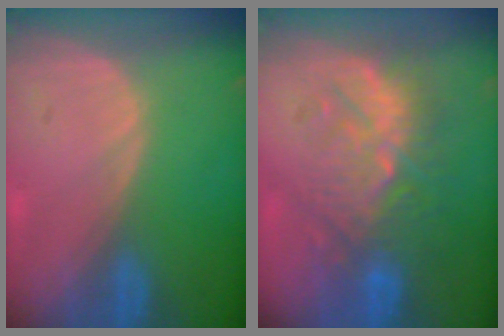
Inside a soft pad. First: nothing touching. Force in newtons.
{"total": 9.2, "press": 9.1, "slide": 1.6}